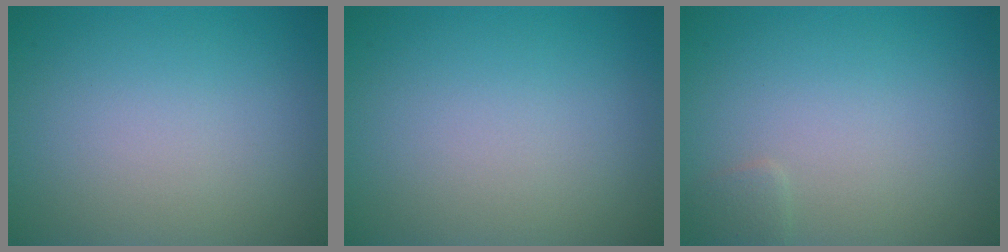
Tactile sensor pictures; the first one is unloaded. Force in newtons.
{"total": 0.0}
{"total": 0.8, "press": 0.8, "slide": 0.0}